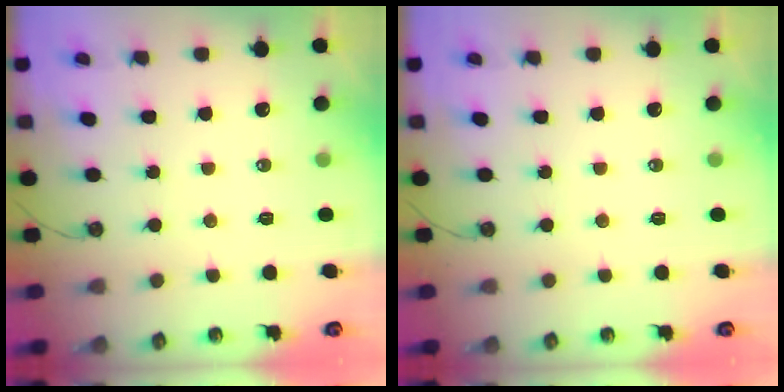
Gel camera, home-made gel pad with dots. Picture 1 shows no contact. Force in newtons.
{"total": 0.0}